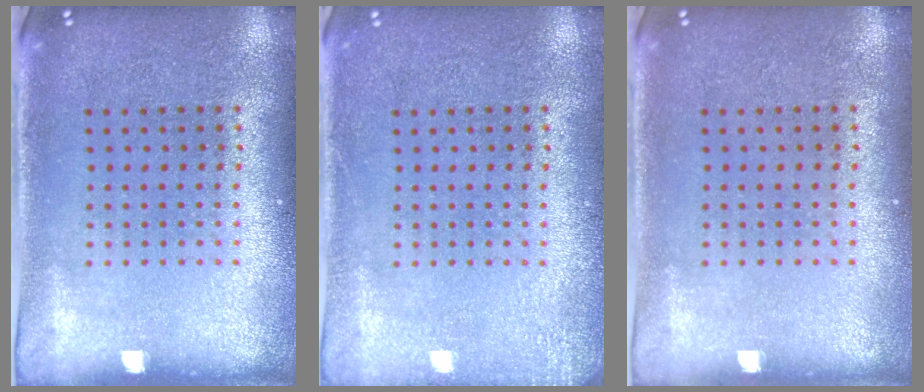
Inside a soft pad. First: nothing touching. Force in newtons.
{"total": 1.5, "press": 1.5, "slide": 0.3}
{"total": 0.0}